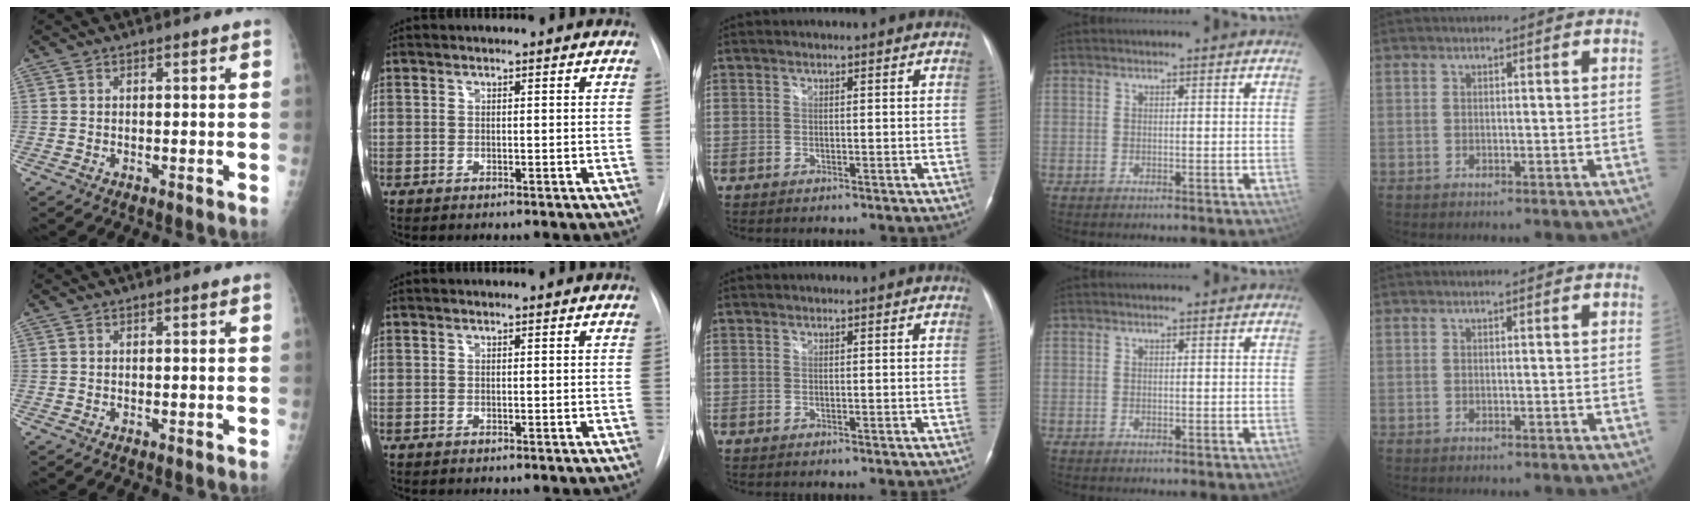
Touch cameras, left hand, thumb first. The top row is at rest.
{}